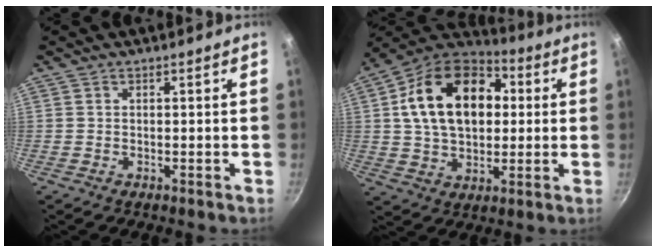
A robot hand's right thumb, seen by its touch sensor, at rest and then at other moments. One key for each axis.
{"total": 21.2, "fx": 3.8, "fy": 14.3, "fz": 15.2, "tx": -0.229, "ty": 0.023, "tz": 0.049}